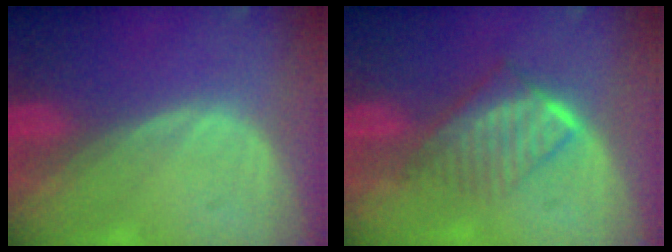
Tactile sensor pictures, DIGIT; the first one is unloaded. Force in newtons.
{"total": 6.6, "press": 5.9, "slide": 3.0}